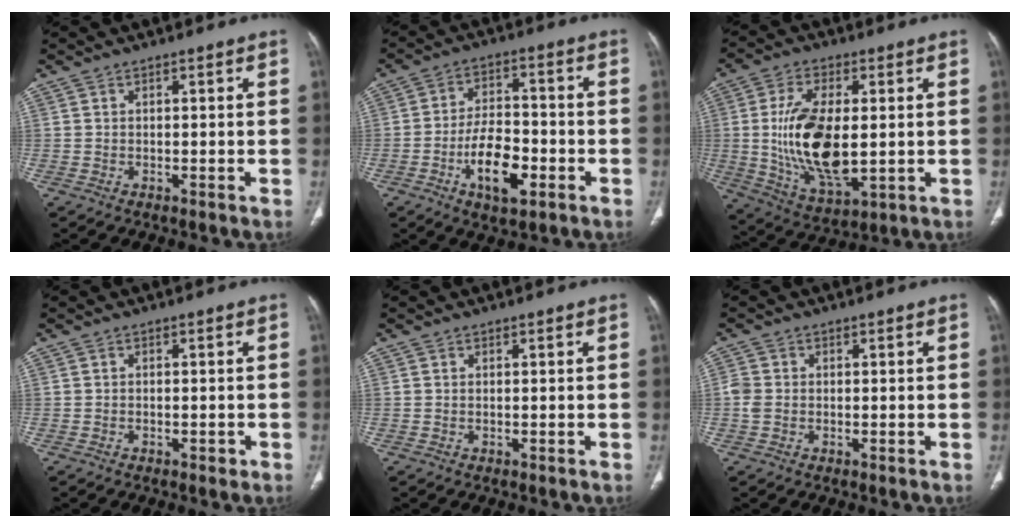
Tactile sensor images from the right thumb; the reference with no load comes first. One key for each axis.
{"total": 11.0, "fx": -4.2, "fy": 5.3, "fz": 8.6, "tx": -0.140, "ty": 0.022, "tz": -0.070}
{"total": 16.8, "fx": 0.1, "fy": 8.1, "fz": 14.7, "tx": -0.279, "ty": -0.018, "tz": 0.013}
{"total": 1.0, "fx": -0.5, "fy": 0.6, "fz": 0.6, "tx": -0.009, "ty": -0.001, "tz": -0.007}
{"total": 0.0}
{"total": 2.4, "fx": -0.3, "fy": 1.9, "fz": 1.4, "tx": -0.038, "ty": 0.002, "tz": -0.008}